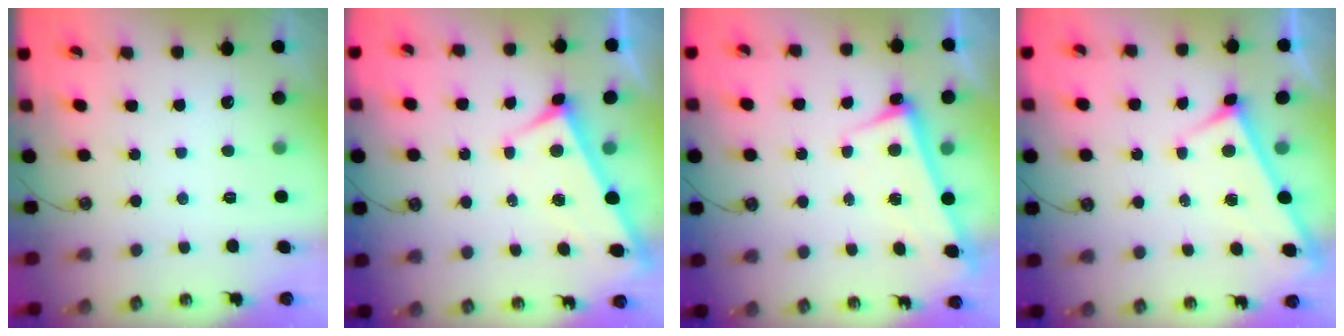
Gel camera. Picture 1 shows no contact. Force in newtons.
{"total": 3.7, "press": 3.7, "slide": 0.5}
{"total": 2.7, "press": 2.5, "slide": 0.9}
{"total": 3.1, "press": 3.1, "slide": 0.2}